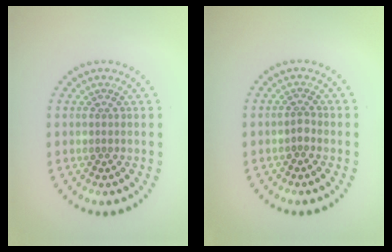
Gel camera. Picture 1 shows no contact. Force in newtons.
{"total": 0.9, "press": 0.6, "slide": 0.7}